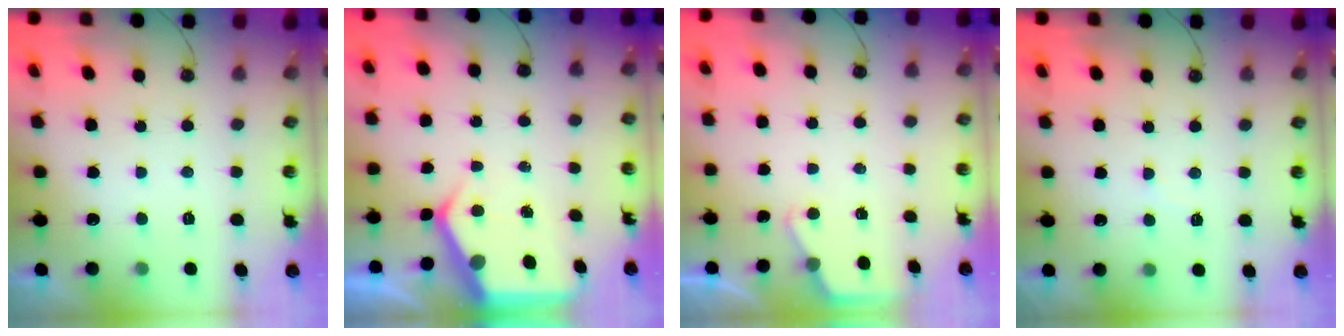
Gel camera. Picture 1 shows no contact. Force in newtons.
{"total": 5.6, "press": 5.6, "slide": 0.6}
{"total": 2.7, "press": 2.7, "slide": 0.4}
{"total": 3.7, "press": 3.7, "slide": 0.5}